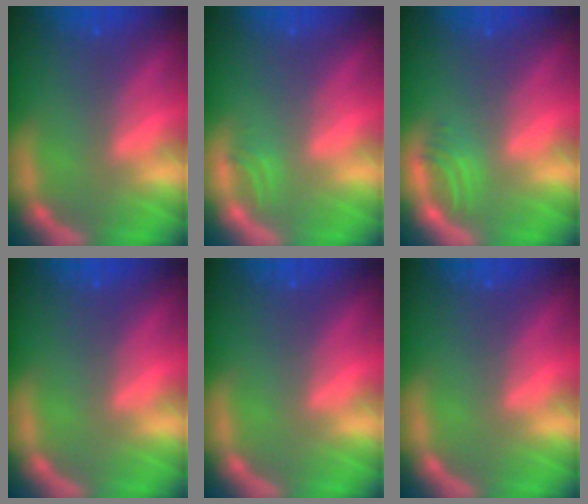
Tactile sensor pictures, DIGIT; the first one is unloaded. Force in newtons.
{"total": 0.9}
{"total": 2.0}
{"total": 0.0}
{"total": 0.0}
{"total": 0.0}